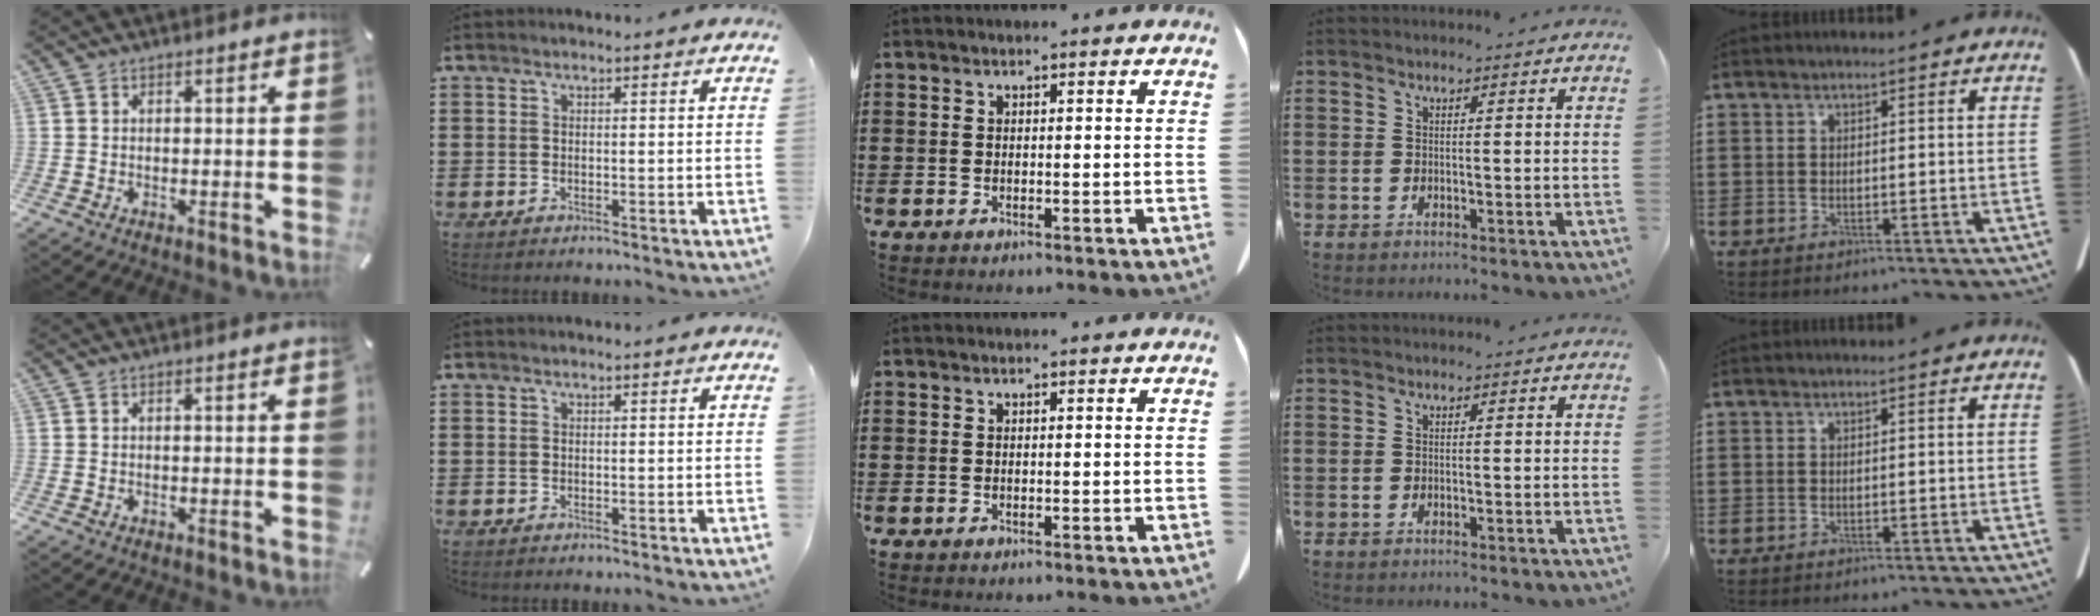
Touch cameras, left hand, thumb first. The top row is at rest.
{}